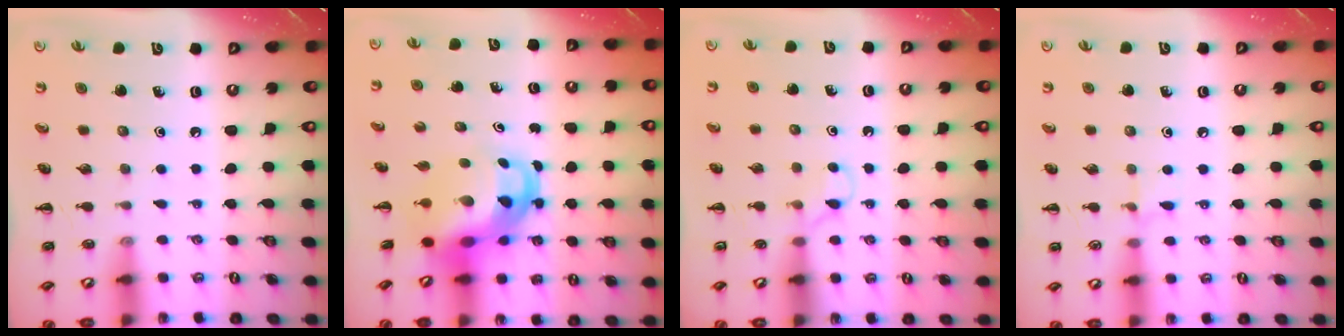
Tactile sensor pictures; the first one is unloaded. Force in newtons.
{"total": 8.6, "press": 8.3, "slide": 2.3}
{"total": 3.3, "press": 3.2, "slide": 0.9}
{"total": 4.8, "press": 4.6, "slide": 1.6}